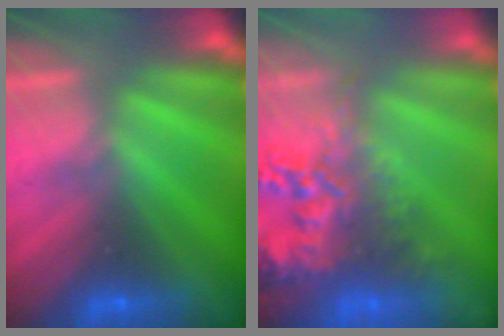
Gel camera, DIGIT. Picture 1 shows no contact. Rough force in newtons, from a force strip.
{"total": 7.7}